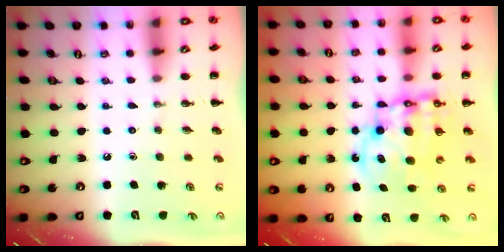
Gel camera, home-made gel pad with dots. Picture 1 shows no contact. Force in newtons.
{"total": 13.2, "press": 12.8, "slide": 3.1}